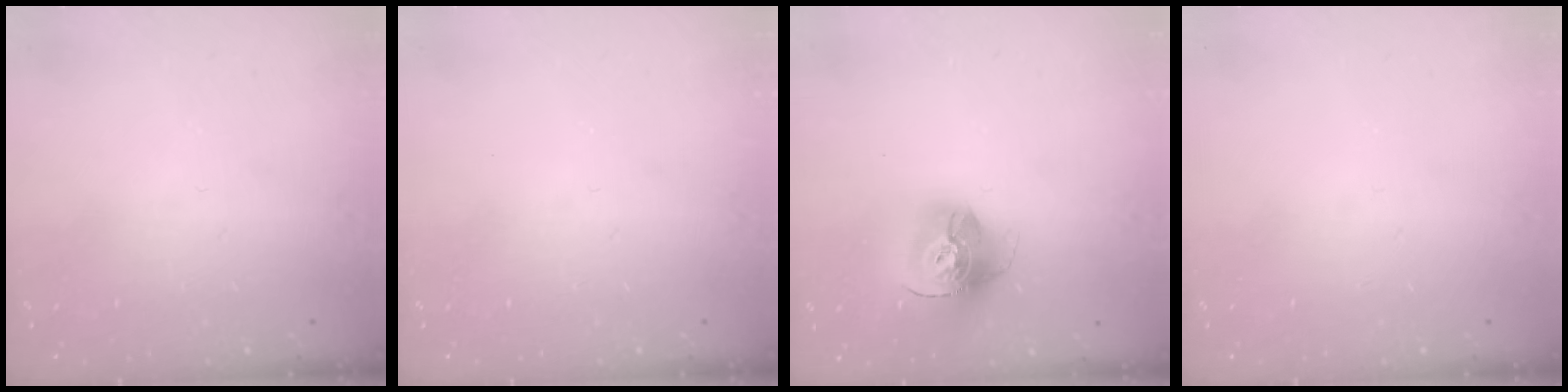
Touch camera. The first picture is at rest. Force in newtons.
{"total": 0.0}
{"total": 16.3, "press": 16.2, "slide": 1.5}
{"total": 0.0}